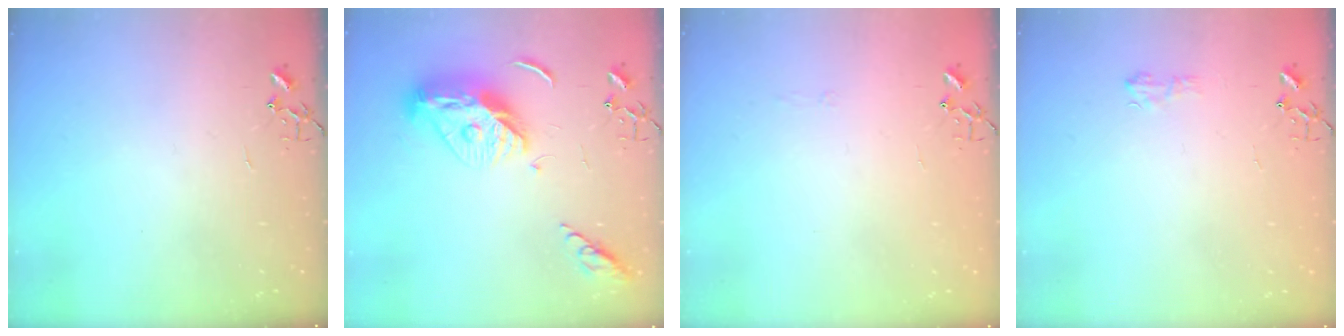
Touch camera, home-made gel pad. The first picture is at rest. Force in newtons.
{"total": 13.9, "press": 13.9, "slide": 1.3}
{"total": 2.8, "press": 2.8, "slide": 0.5}
{"total": 5.9, "press": 5.8, "slide": 0.8}